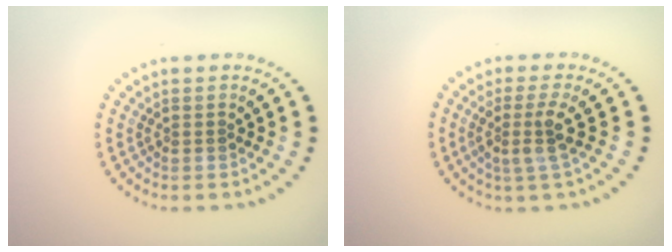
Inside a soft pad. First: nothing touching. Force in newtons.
{"total": 2.8, "press": 2.0, "slide": 1.9}